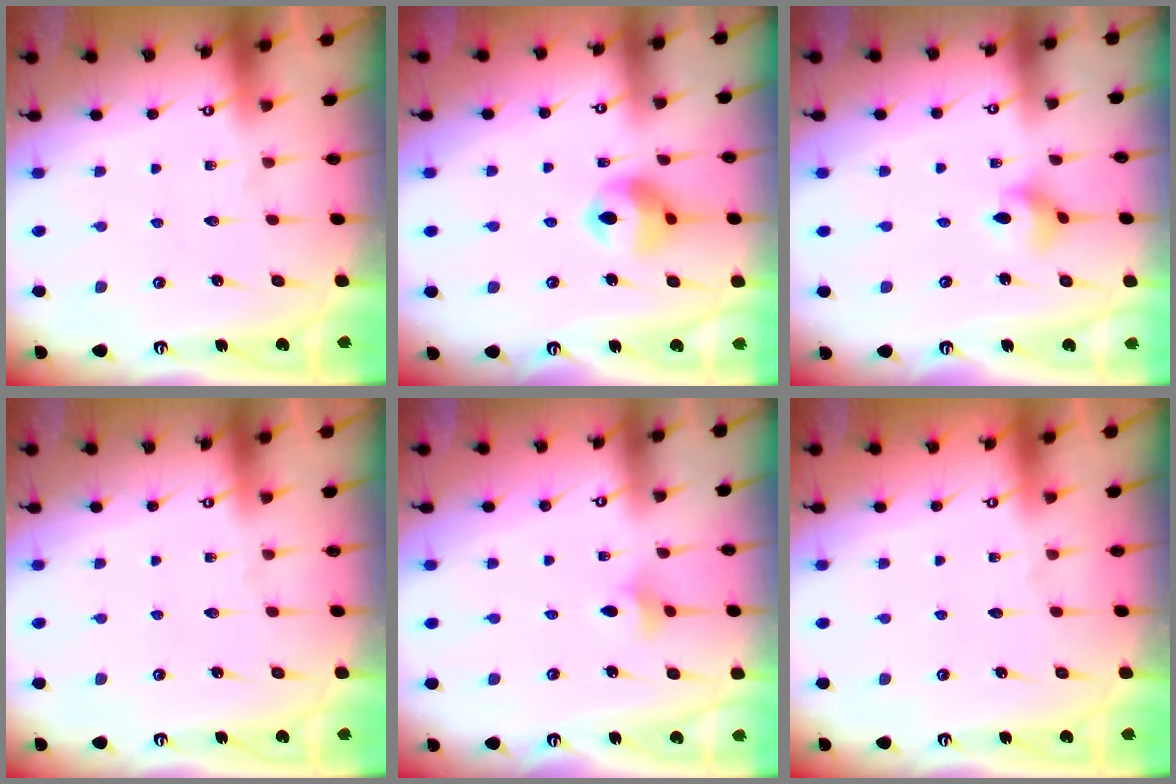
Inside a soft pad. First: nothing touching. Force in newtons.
{"total": 10.7, "press": 10.7, "slide": 1.3}
{"total": 3.5, "press": 3.4, "slide": 0.8}
{"total": 0.0}
{"total": 3.2, "press": 3.1, "slide": 0.7}
{"total": 0.0}